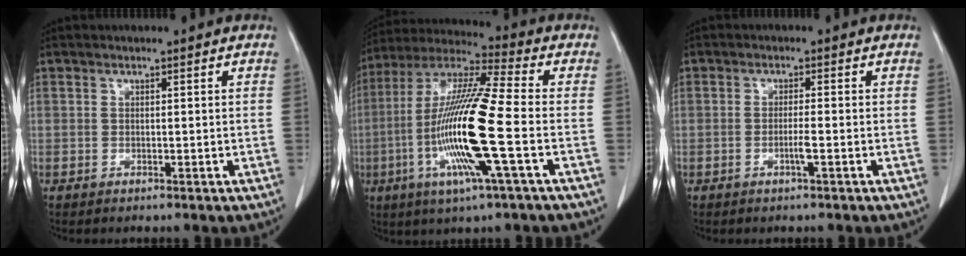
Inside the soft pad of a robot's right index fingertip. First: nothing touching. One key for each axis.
{"total": 17.4, "fx": -4.0, "fy": 0.2, "fz": 17.0, "tx": -0.347, "ty": -0.011, "tz": -0.085}
{"total": 1.9, "fx": -0.7, "fy": -0.2, "fz": 1.7, "tx": -0.034, "ty": -0.001, "tz": -0.012}